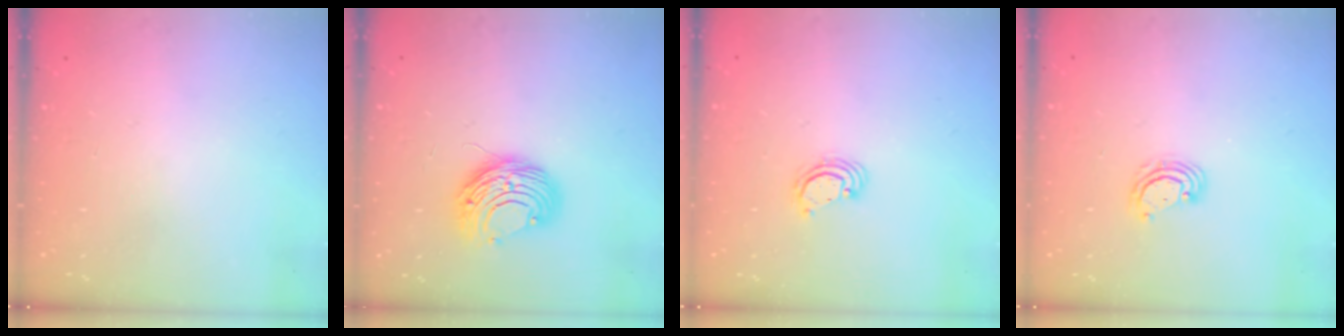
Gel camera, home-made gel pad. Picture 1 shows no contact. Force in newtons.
{"total": 8.8, "press": 8.8, "slide": 0.3}
{"total": 2.2, "press": 2.2, "slide": 0.2}
{"total": 4.1, "press": 4.1, "slide": 0.4}